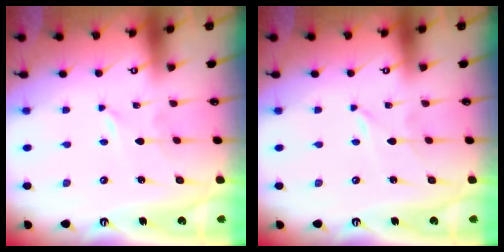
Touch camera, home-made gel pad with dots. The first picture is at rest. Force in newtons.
{"total": 0.0}